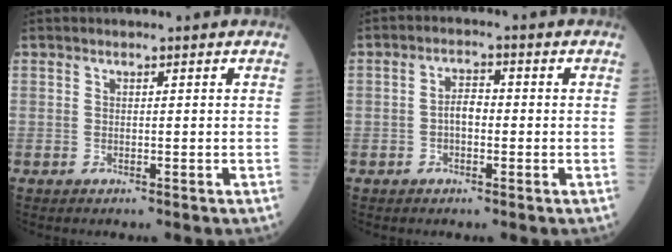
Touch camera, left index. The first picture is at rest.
{"total": 2.8, "force": [-0.7, 1.3, 2.4], "torque": [-0.041, 0.007, -0.016]}